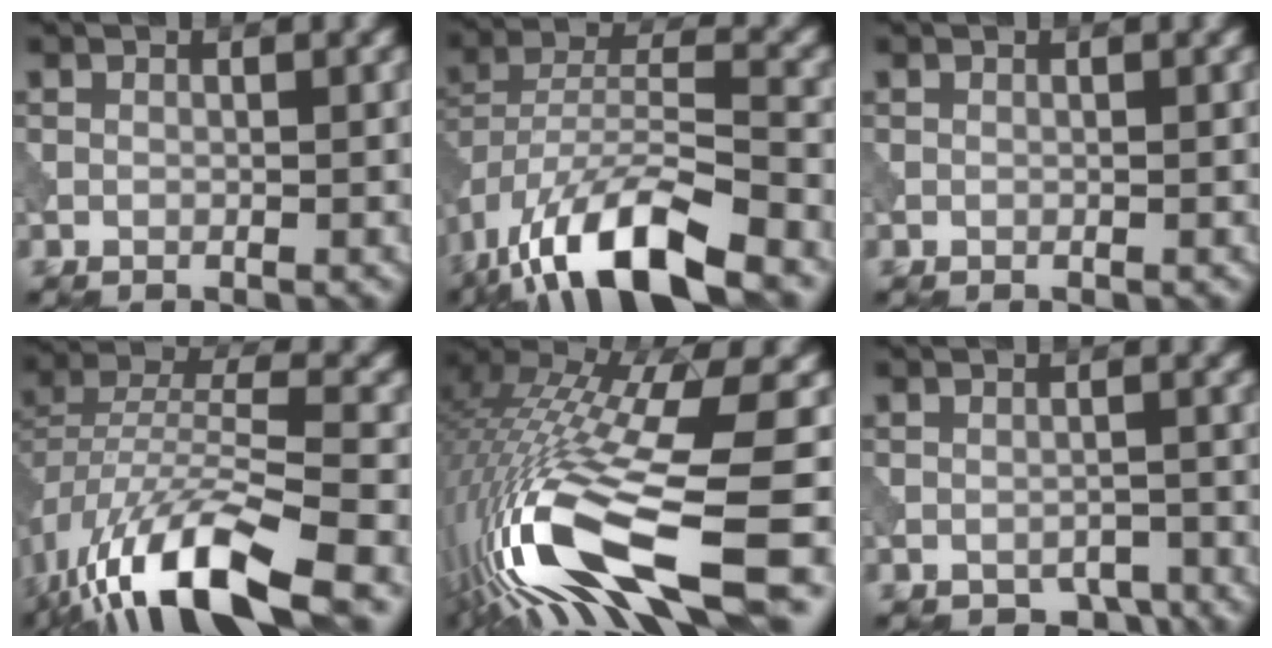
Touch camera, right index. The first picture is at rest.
{"total": 11.9, "force": [-7.9, 3.9, 8.1], "torque": [-0.147, 0.001, -0.152]}
{"total": 0.0}
{"total": 13.4, "force": [-8.3, 4.2, 9.7], "torque": [-0.193, -0.009, -0.155]}
{"total": 15.6, "force": [-4.1, 4.1, 14.5], "torque": [-0.293, -0.011, -0.058]}
{"total": 2.3, "force": [-1.8, 1.1, 0.8], "torque": [-0.010, -0.008, -0.023]}